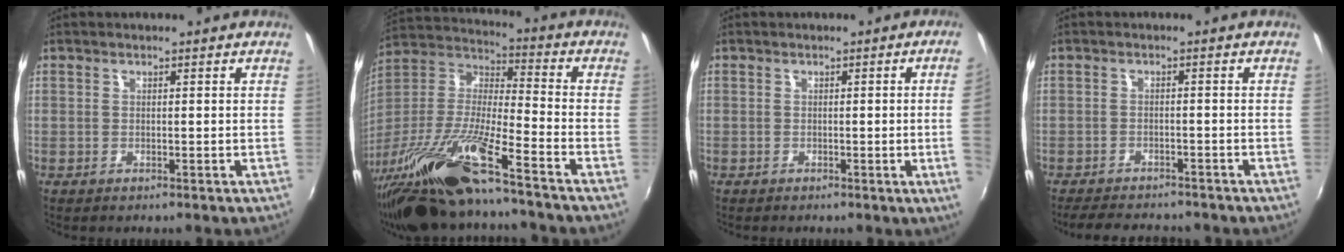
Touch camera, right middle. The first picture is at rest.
{"total": 21.6, "force": [-15.7, 2.1, 14.7], "torque": [-0.278, -0.029, -0.297]}
{"total": 4.1, "force": [0.1, -1.9, 3.6], "torque": [-0.055, -0.009, 0.006]}
{"total": 8.2, "force": [-7.4, 2.4, 2.7], "torque": [-0.074, -0.005, -0.110]}